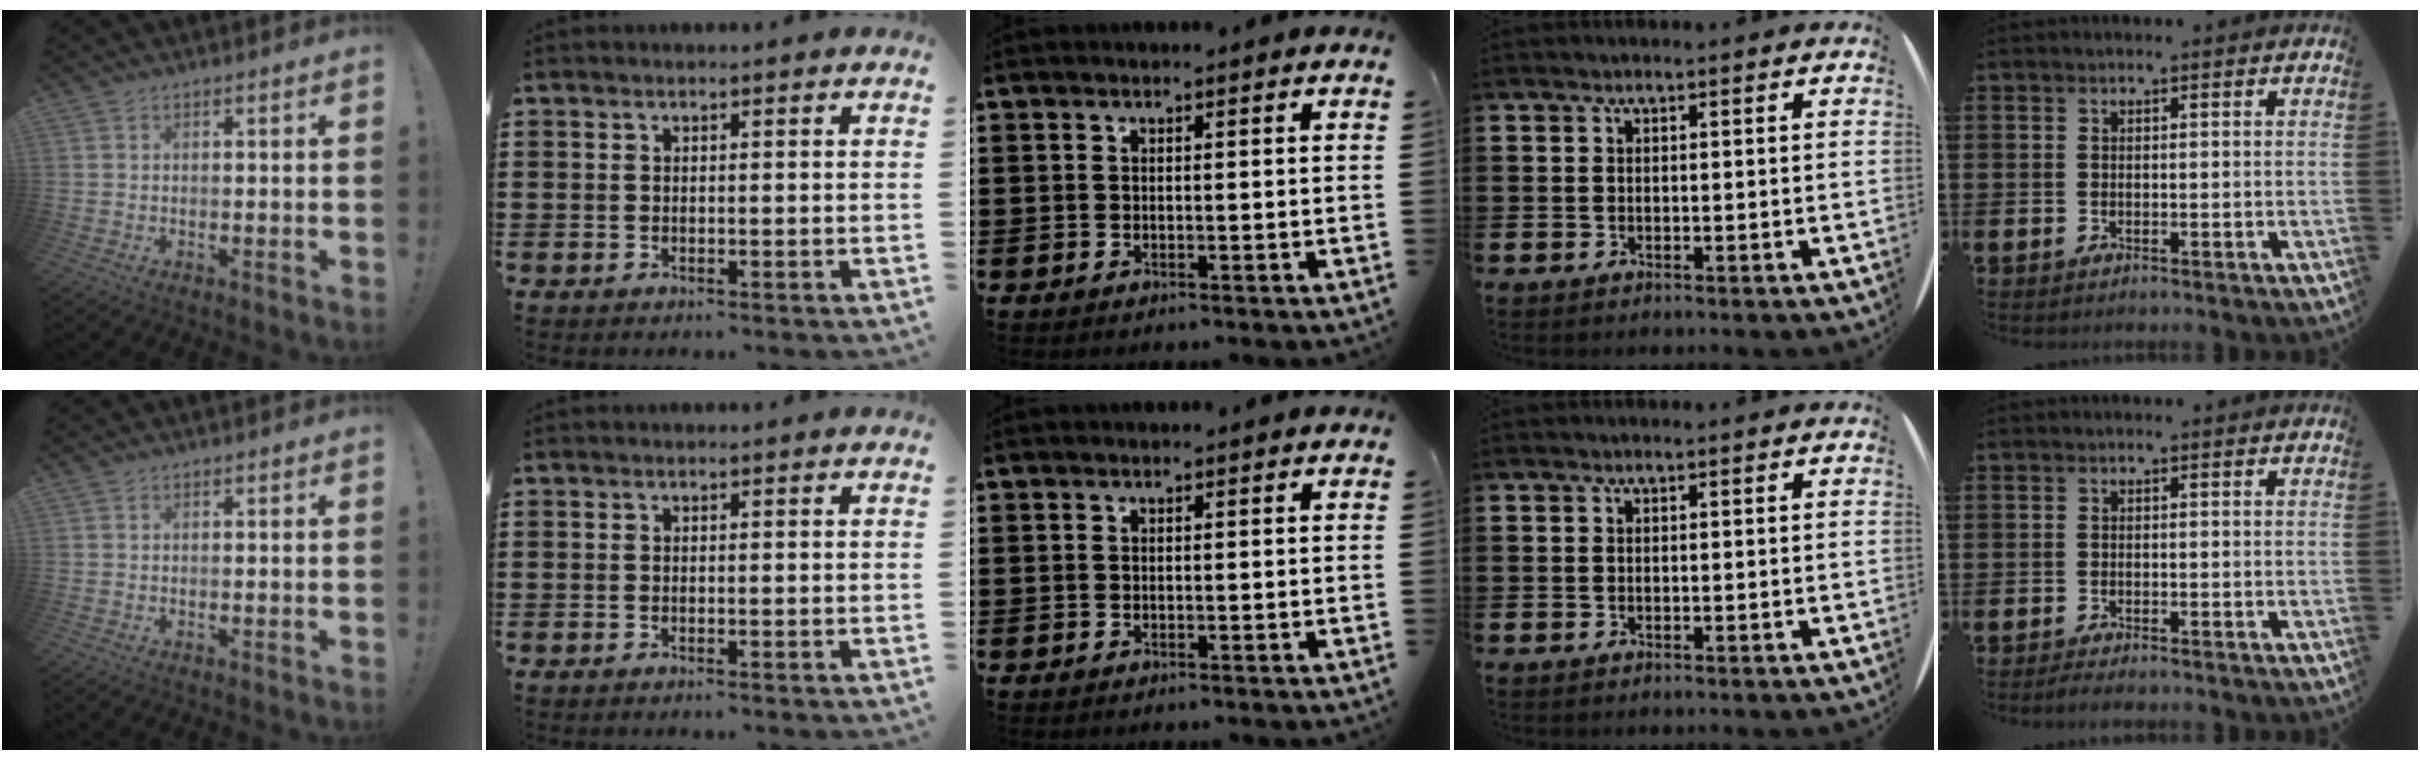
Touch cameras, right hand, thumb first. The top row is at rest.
{"little": {"total": 0.9, "force": [-0.7, 0.2, 0.4], "torque": [-0.010, -0.001, -0.014]}}